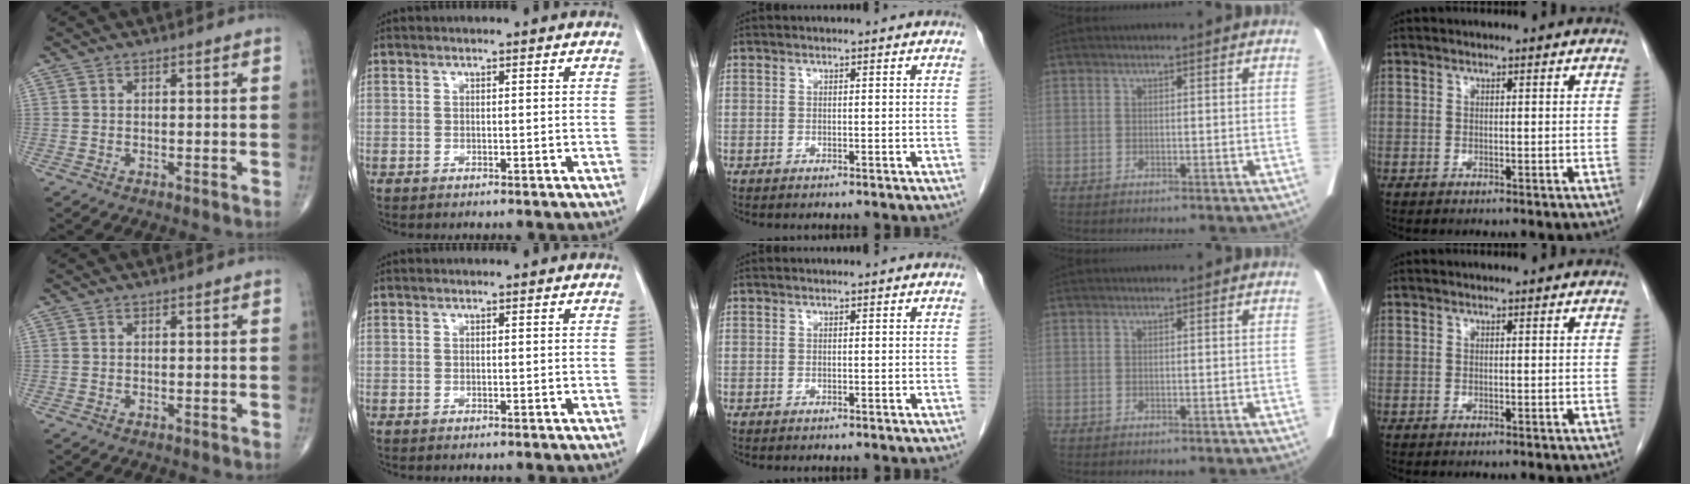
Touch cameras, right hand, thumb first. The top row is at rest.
{}